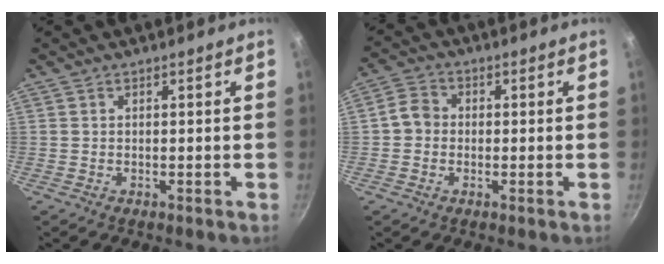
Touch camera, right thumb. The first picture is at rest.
{"total": 4.3, "force": [-0.3, 3.9, 1.8], "torque": [-0.016, 0.013, -0.019]}